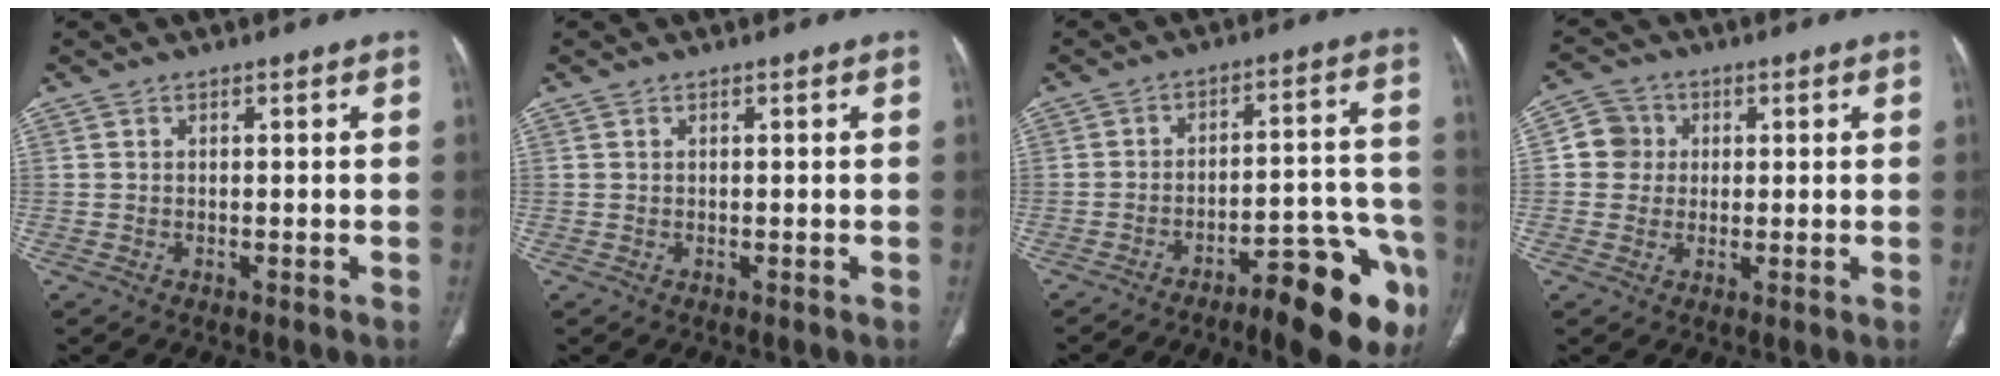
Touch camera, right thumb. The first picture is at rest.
{"total": 0.0}
{"total": 16.7, "force": [-10.1, 4.7, 12.5], "torque": [-0.108, 0.078, -0.140]}
{"total": 5.3, "force": [0.8, 5.1, 1.2], "torque": [0.005, 0.007, 0.008]}